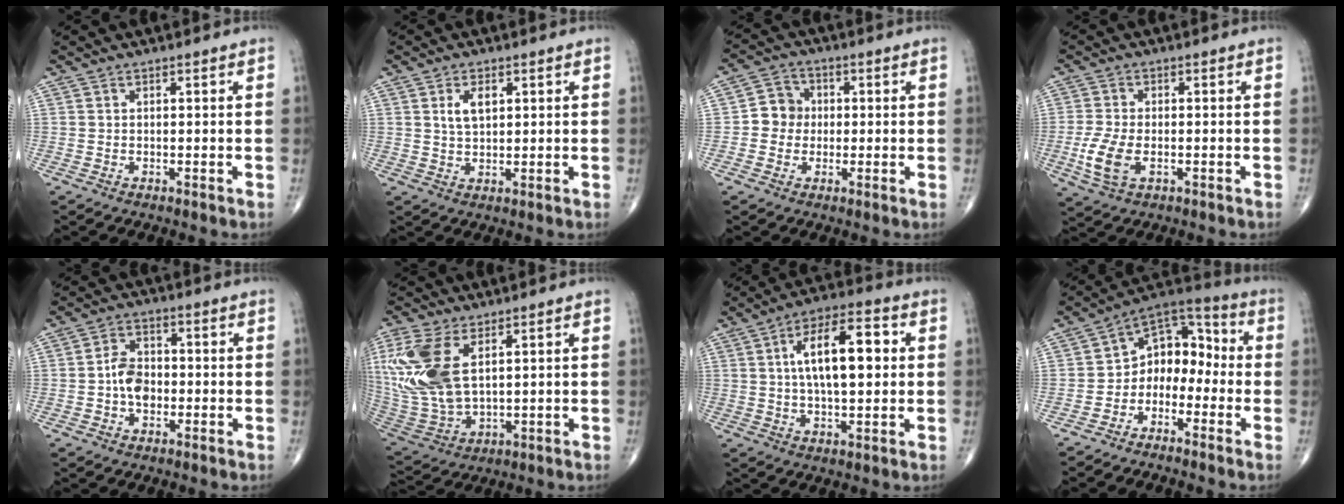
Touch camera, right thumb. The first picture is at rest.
{"total": 4.2, "force": [1.4, 2.3, 3.2], "torque": [-0.053, -0.006, 0.029]}
{"total": 5.5, "force": [-0.2, 5.1, 2.0], "torque": [-0.006, 0.012, -0.015]}
{"total": 6.9, "force": [-1.8, 3.7, 5.5], "torque": [-0.127, -0.002, -0.033]}
{"total": 5.9, "force": [-1.0, 4.2, 4.1], "torque": [-0.057, 0.017, -0.024]}
{"total": 17.1, "force": [5.0, 9.0, 13.6], "torque": [-0.314, -0.018, 0.108]}
{"total": 14.1, "force": [2.3, 6.0, 12.6], "torque": [-0.197, 0.015, 0.034]}
{"total": 10.4, "force": [-2.8, 7.6, 6.5], "torque": [-0.065, 0.066, -0.067]}